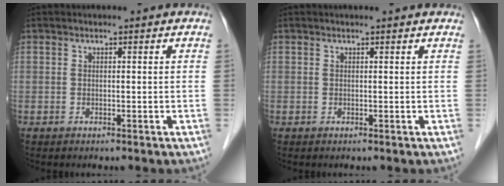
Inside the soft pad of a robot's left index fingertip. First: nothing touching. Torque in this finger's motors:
{"motor_torque": [0.19, -0.15, -0.03, -0.01]}